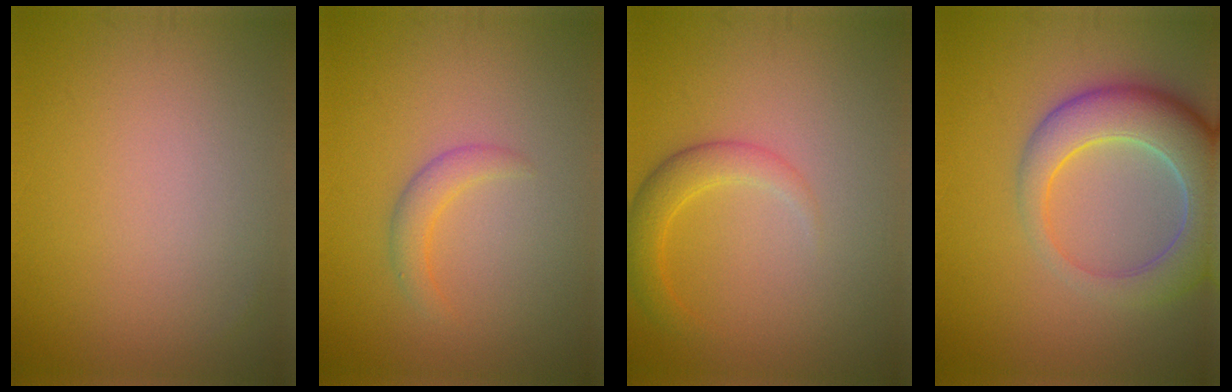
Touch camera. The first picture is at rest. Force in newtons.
{"total": 1.9, "press": 1.8, "slide": 0.3}
{"total": 2.7, "press": 2.7, "slide": 0.1}
{"total": 8.0, "press": 8.0, "slide": 0.6}